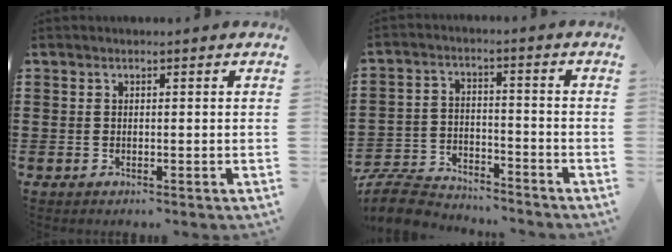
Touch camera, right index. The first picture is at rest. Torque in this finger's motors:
{"motor_torque": [-0.34, 0.53, -1.05, -0.21]}